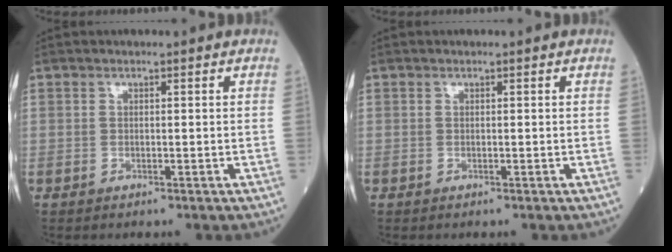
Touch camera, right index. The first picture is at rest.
{"total": 0.0}